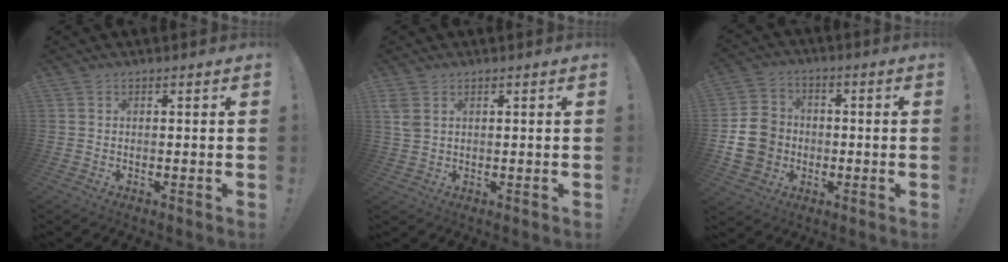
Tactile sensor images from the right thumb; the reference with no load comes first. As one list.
[{"total": 3.3, "force": [1.6, 2.1, 2.0], "torque": [-0.041, 0.000, 0.033]}, {"total": 12.0, "force": [-2.3, 10.8, 4.9], "torque": [-0.072, 0.029, -0.034]}]